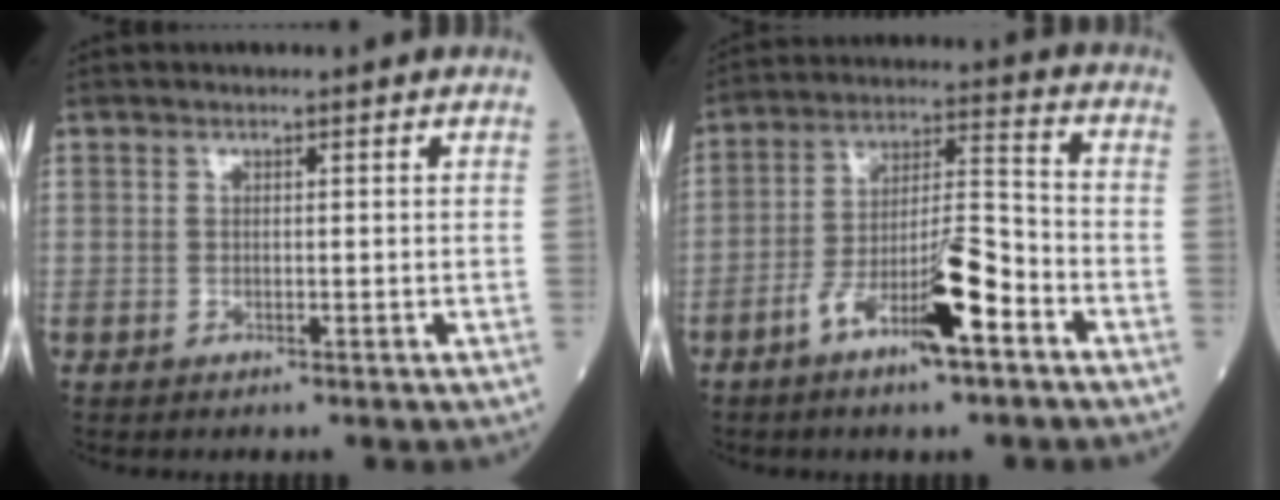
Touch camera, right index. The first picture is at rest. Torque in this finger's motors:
{"motor_torque": [0.95, -0.65, 0.52, 0.14]}